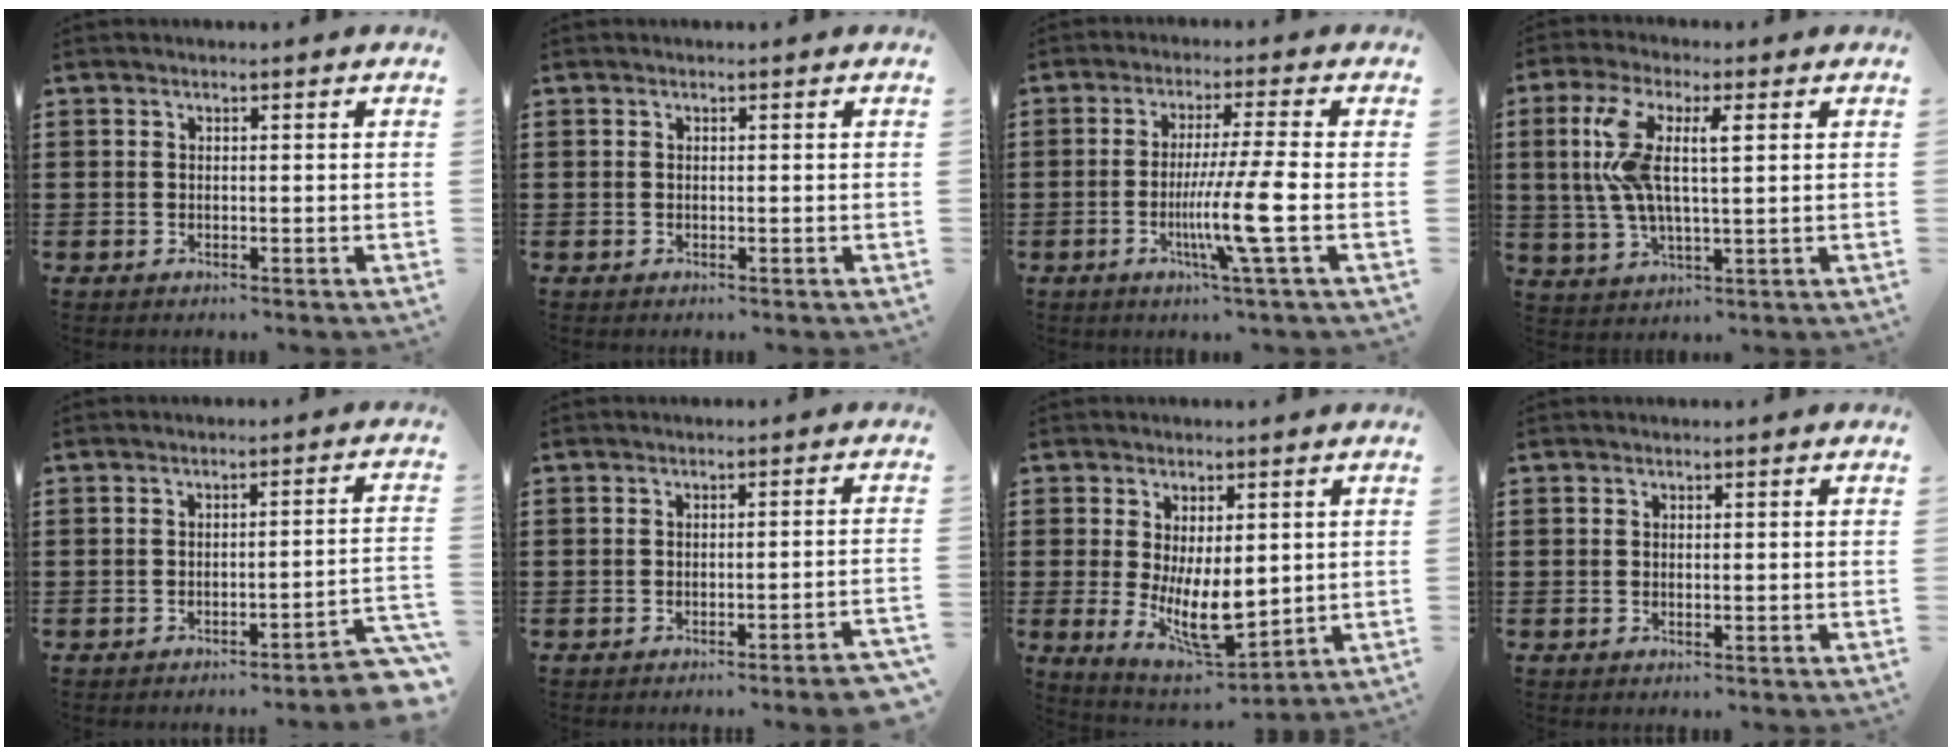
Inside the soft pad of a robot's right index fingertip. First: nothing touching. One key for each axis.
{"total": 0.0}
{"total": 9.6, "fx": -2.4, "fy": -0.8, "fz": 9.3, "tx": -0.178, "ty": -0.025, "tz": -0.050}
{"total": 9.3, "fx": 2.1, "fy": 3.0, "fz": 8.5, "tx": -0.192, "ty": 0.003, "tz": 0.028}
{"total": 3.3, "fx": -2.9, "fy": -0.3, "fz": 1.5, "tx": -0.027, "ty": -0.010, "tz": -0.060}
{"total": 2.6, "fx": -2.1, "fy": -0.4, "fz": 1.4, "tx": -0.023, "ty": -0.005, "tz": -0.041}
{"total": 8.7, "fx": -0.2, "fy": 3.8, "fz": 7.9, "tx": -0.141, "ty": -0.014, "tz": -0.001}
{"total": 0.0}